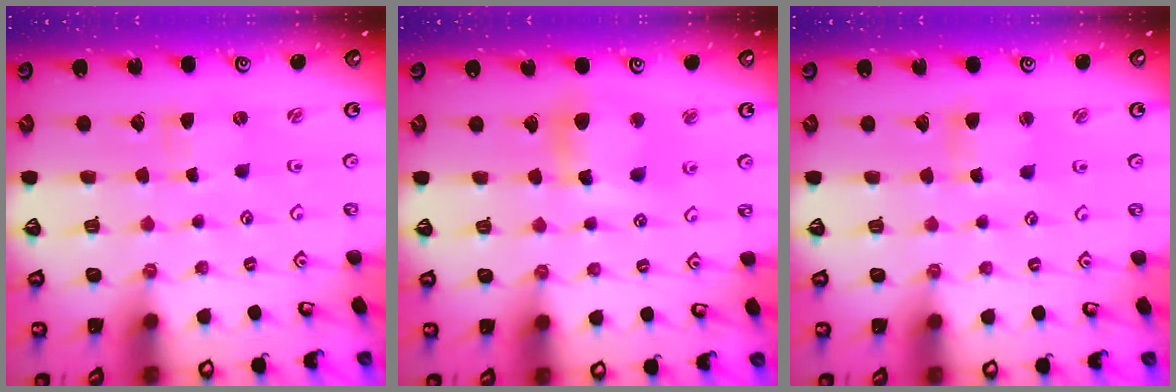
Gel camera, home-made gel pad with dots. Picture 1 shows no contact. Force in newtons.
{"total": 10.9, "press": 10.9, "slide": 1.3}
{"total": 3.3, "press": 3.2, "slide": 0.3}